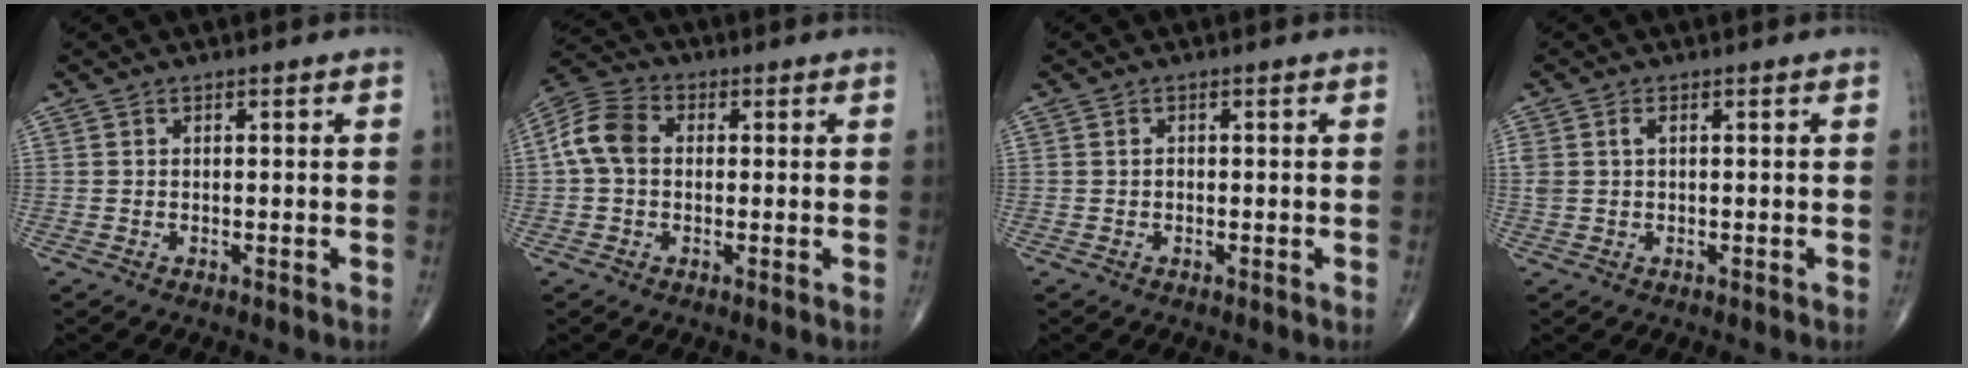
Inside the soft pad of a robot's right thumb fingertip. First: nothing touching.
{"total": 7.8, "force": [0.5, 5.8, 5.3], "torque": [-0.104, 0.025, 0.000]}
{"total": 0.6, "force": [0.0, 0.5, 0.4], "torque": [-0.005, 0.001, -0.002]}
{"total": 2.3, "force": [0.6, 1.3, 1.8], "torque": [-0.053, 0.009, 0.015]}